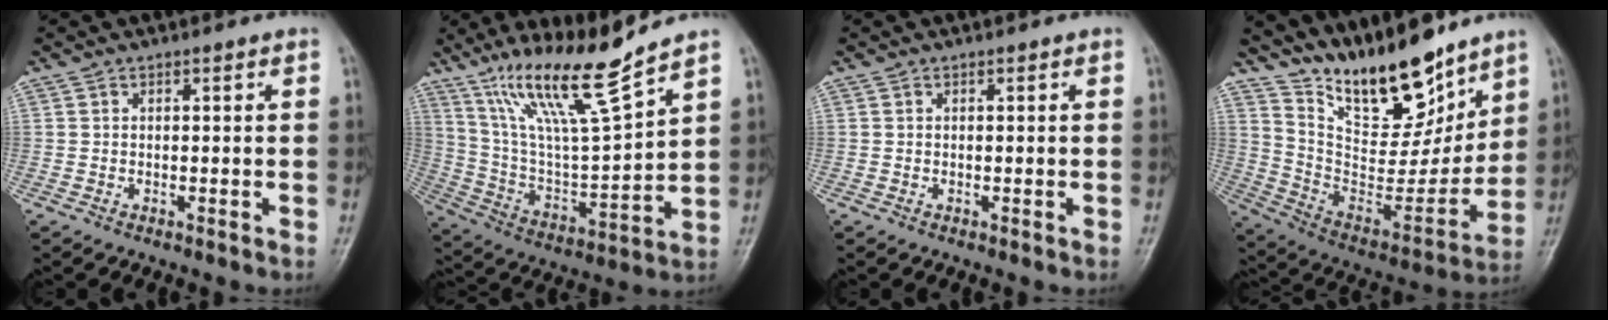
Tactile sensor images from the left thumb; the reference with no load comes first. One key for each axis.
{"total": 16.4, "fx": 12.5, "fy": 0.9, "fz": 10.6, "tx": -0.181, "ty": -0.070, "tz": 0.242}
{"total": 0.0}
{"total": 20.9, "fx": 16.0, "fy": 7.7, "fz": 10.9, "tx": -0.131, "ty": -0.100, "tz": 0.286}